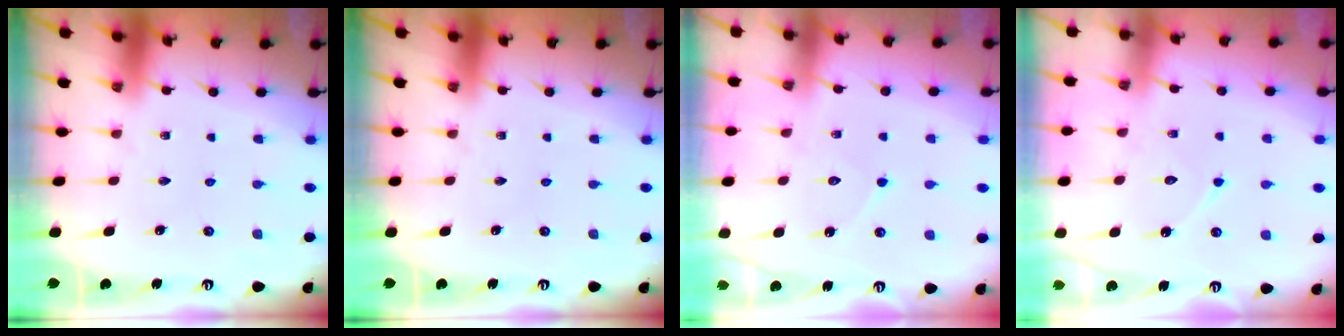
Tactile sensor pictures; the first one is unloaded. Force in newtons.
{"total": 0.0}
{"total": 6.3, "press": 6.3, "slide": 0.5}
{"total": 7.8, "press": 7.8, "slide": 0.7}